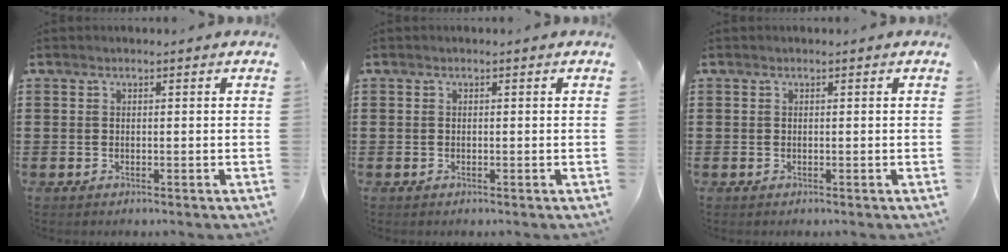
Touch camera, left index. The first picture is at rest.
{"total": 0.0}
{"total": 0.0}